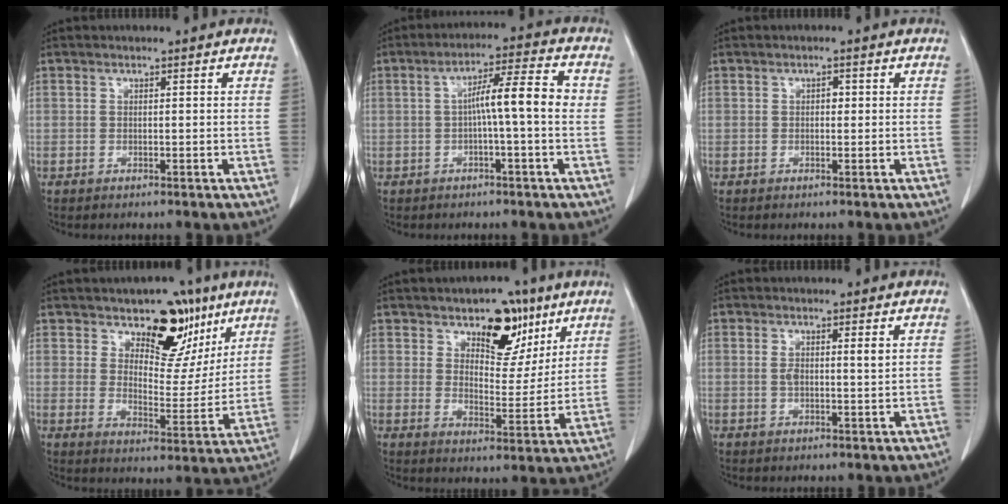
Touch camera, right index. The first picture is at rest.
{"total": 7.3, "force": [-0.2, 0.1, 7.3], "torque": [-0.115, 0.021, -0.003]}
{"total": 0.9, "force": [0.1, 0.6, 0.7], "torque": [-0.007, 0.004, 0.000]}
{"total": 11.9, "force": [7.5, 6.3, 6.8], "torque": [-0.079, -0.005, 0.119]}
{"total": 10.2, "force": [6.2, 5.5, 6.0], "torque": [-0.079, 0.001, 0.099]}
{"total": 2.9, "force": [0.8, 0.6, 2.7], "torque": [-0.053, 0.004, 0.014]}